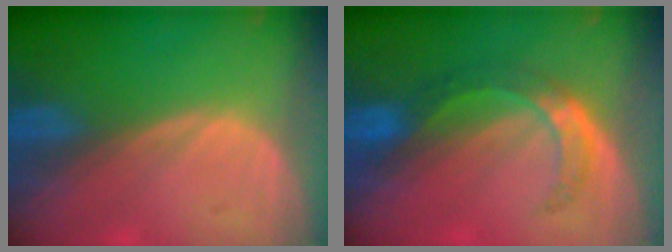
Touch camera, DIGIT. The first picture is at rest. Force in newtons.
{"total": 5.6, "press": 5.4, "slide": 1.2}